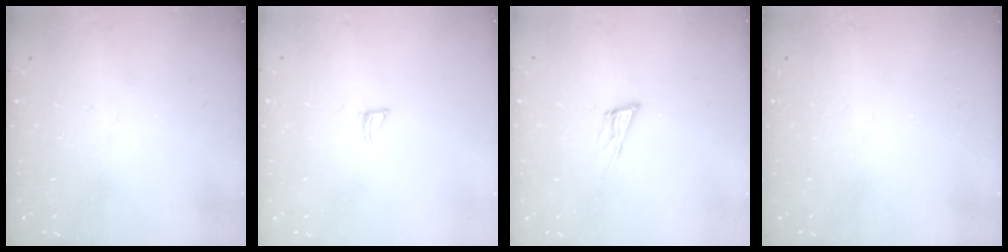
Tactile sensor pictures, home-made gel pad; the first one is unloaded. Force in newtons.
{"total": 3.6, "press": 3.6, "slide": 0.4}
{"total": 8.7, "press": 8.3, "slide": 2.6}
{"total": 0.0}